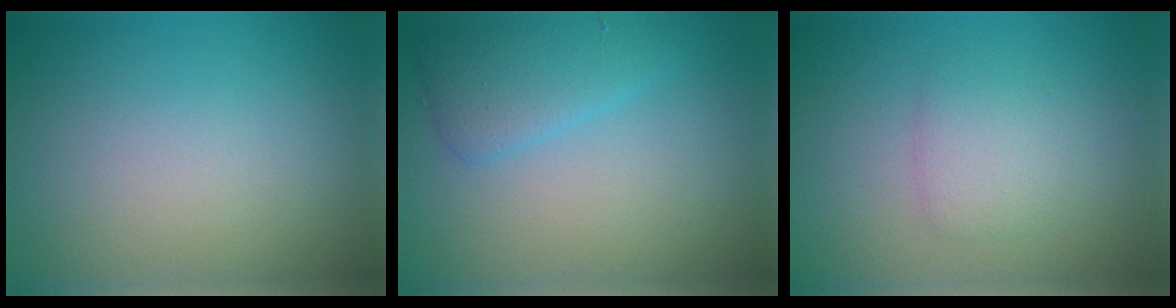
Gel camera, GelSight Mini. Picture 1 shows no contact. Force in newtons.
{"total": 2.9, "press": 2.9, "slide": 0.1}
{"total": 2.0, "press": 2.0, "slide": 0.1}